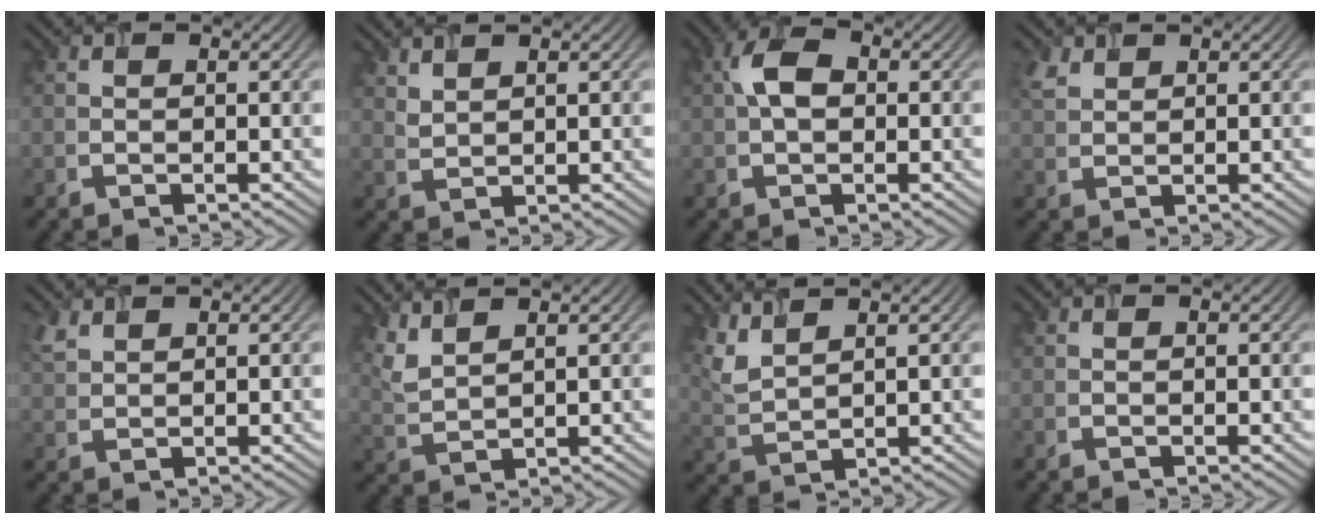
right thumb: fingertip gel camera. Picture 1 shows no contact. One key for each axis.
{"total": 2.3, "fx": 1.9, "fy": 0.7, "fz": 1.1, "tx": -0.026, "ty": 0.002, "tz": 0.044}
{"total": 4.3, "fx": 0.6, "fy": 2.7, "fz": 3.3, "tx": -0.068, "ty": 0.010, "tz": 0.004}
{"total": 2.3, "fx": 1.6, "fy": 1.2, "fz": 1.1, "tx": -0.032, "ty": 0.004, "tz": 0.039}
{"total": 2.4, "fx": 1.8, "fy": 1.0, "fz": 1.2, "tx": -0.036, "ty": 0.004, "tz": 0.046}
{"total": 3.8, "fx": 3.0, "fy": 0.9, "fz": 2.2, "tx": -0.065, "ty": 0.004, "tz": 0.071}
{"total": 4.3, "fx": 3.3, "fy": 1.1, "fz": 2.5, "tx": -0.076, "ty": 0.005, "tz": 0.075}
{"total": 0.0}